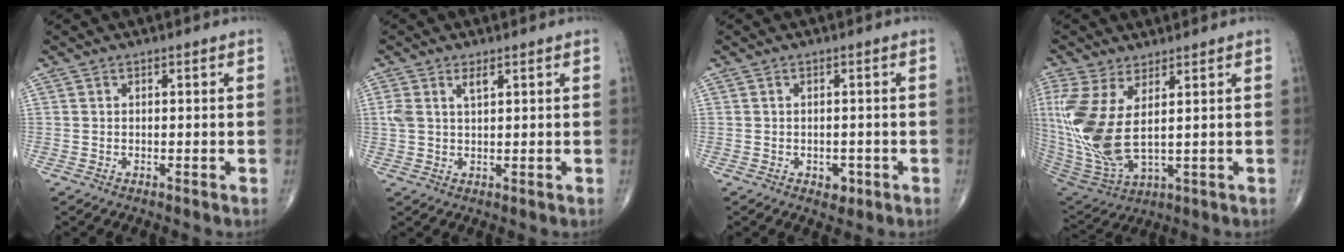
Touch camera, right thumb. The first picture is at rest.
{"total": 3.2, "force": [1.5, 1.2, 2.5], "torque": [-0.058, 0.005, 0.035]}
{"total": 2.2, "force": [-0.9, 1.6, 1.2], "torque": [-0.005, 0.002, -0.008]}
{"total": 15.9, "force": [2.9, 6.7, 14.1], "torque": [-0.341, -0.027, 0.075]}